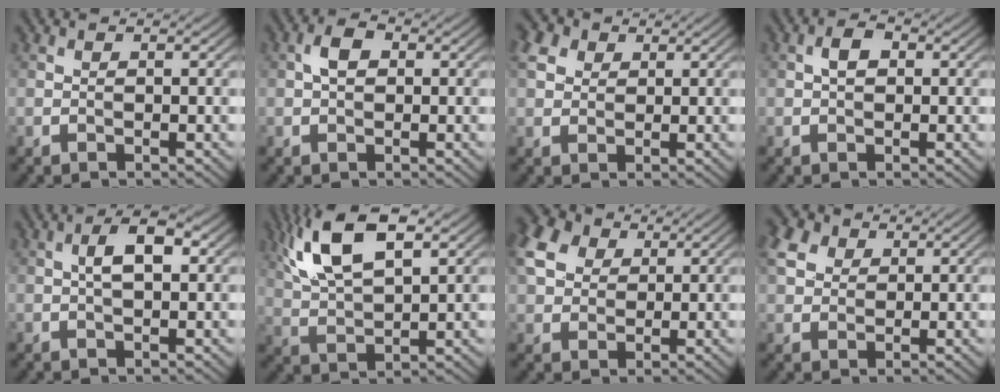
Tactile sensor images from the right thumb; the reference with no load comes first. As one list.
[{"total": 2.8, "force": [0.4, 1.8, 2.0], "torque": [-0.039, 0.007, 0.003]}, {"total": 4.9, "force": [2.1, 3.6, 2.5], "torque": [-0.079, 0.017, 0.041]}, {"total": 2.2, "force": [0.3, 1.4, 1.7], "torque": [-0.031, 0.006, 0.001]}, {"total": 4.0, "force": [0.8, 1.6, 3.6], "torque": [-0.066, 0.009, 0.009]}, {"total": 11.3, "force": [5.8, 4.0, 8.8], "torque": [-0.190, 0.011, 0.112]}, {"total": 9.3, "force": [3.5, 6.5, 5.6], "torque": [-0.161, 0.029, 0.065]}, {"total": 6.0, "force": [2.7, 4.3, 3.2], "torque": [-0.096, 0.019, 0.050]}]